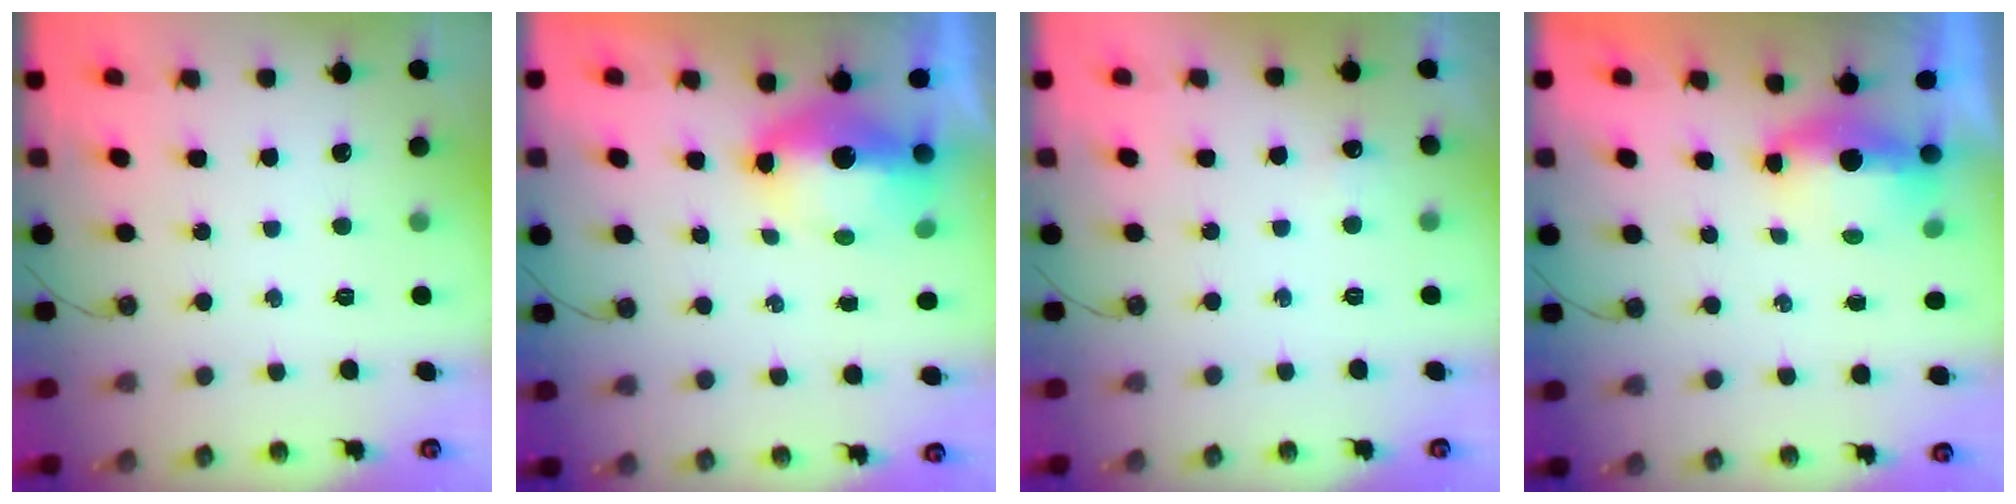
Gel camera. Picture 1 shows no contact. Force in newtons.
{"total": 9.3, "press": 9.2, "slide": 1.4}
{"total": 4.7, "press": 3.9, "slide": 2.5}
{"total": 5.3, "press": 5.1, "slide": 1.2}